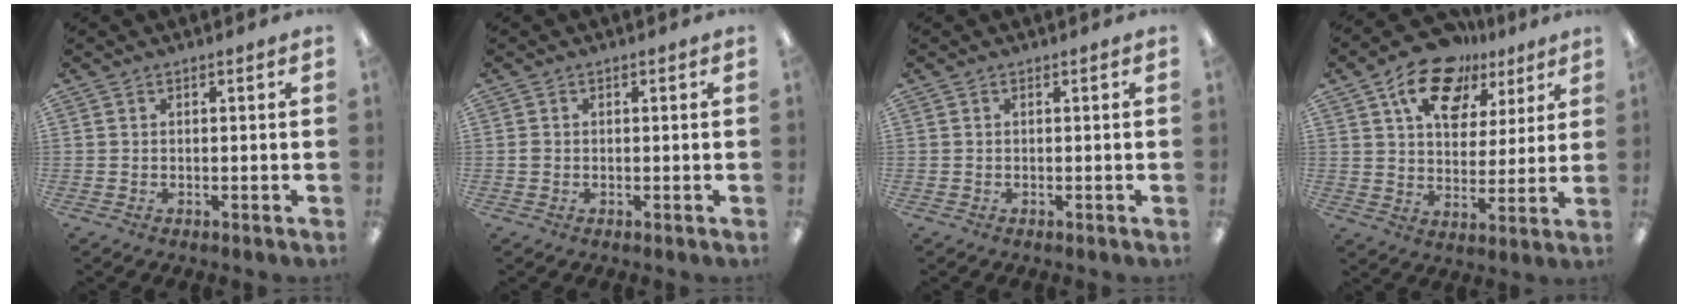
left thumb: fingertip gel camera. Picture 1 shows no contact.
{"total": 0.8, "force": [-0.1, 0.7, 0.4], "torque": [-0.007, 0.004, -0.003]}
{"total": 0.0}
{"total": 15.1, "force": [9.7, 9.0, 7.4], "torque": [-0.117, -0.049, 0.174]}